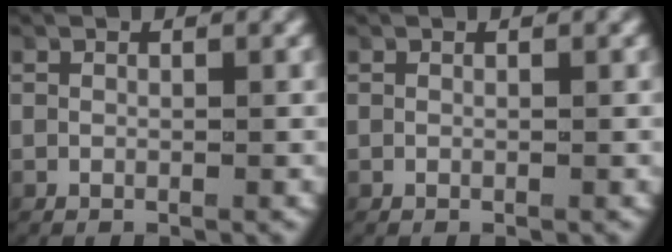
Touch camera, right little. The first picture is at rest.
{"total": 0.0}